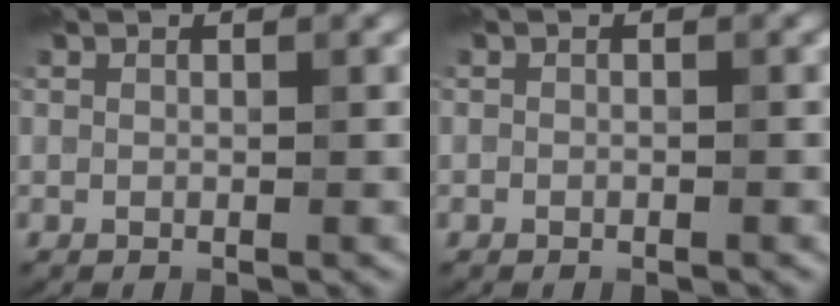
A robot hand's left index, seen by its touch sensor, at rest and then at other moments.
{"total": 0.0}